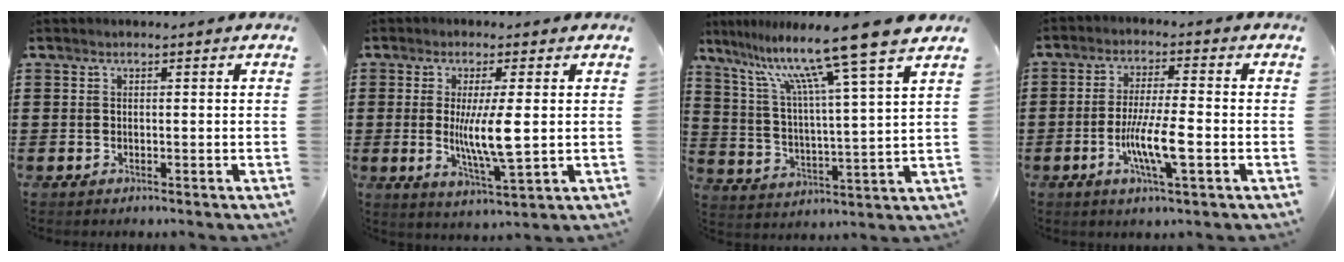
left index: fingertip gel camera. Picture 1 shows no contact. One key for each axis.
{"total": 7.7, "fx": 0.3, "fy": 1.2, "fz": 7.6, "tx": -0.137, "ty": -0.009, "tz": 0.000}
{"total": 13.0, "fx": 9.9, "fy": -0.8, "fz": 8.4, "tx": -0.179, "ty": -0.059, "tz": 0.153}
{"total": 7.8, "fx": -2.4, "fy": 1.1, "fz": 7.3, "tx": -0.140, "ty": -0.008, "tz": -0.046}